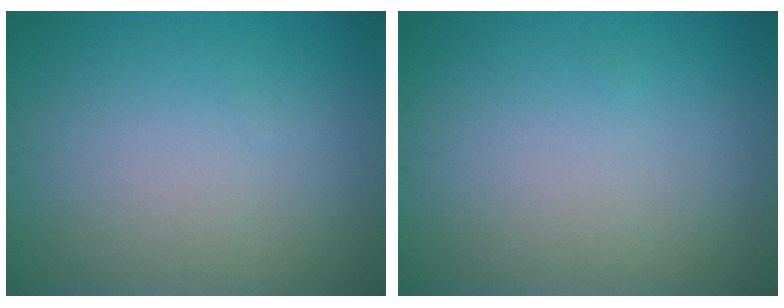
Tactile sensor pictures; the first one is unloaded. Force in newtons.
{"total": 0.0}